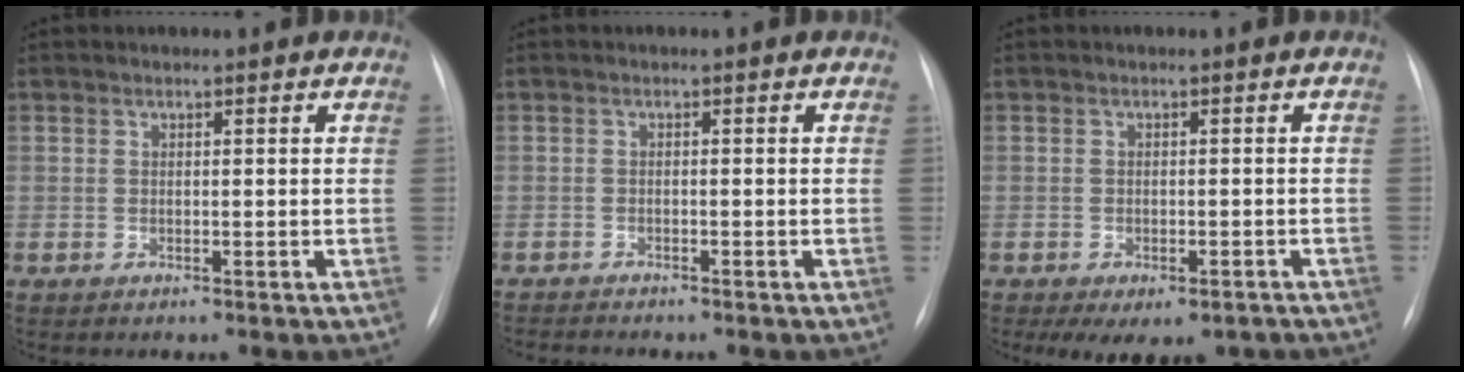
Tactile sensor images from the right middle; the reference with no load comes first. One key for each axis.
{"total": 2.2, "fx": -2.2, "fy": 0.1, "fz": 0.3, "tx": -0.003, "ty": -0.008, "tz": -0.034}
{"total": 6.9, "fx": -4.8, "fy": 3.5, "fz": 3.5, "tx": -0.037, "ty": 0.008, "tz": -0.061}